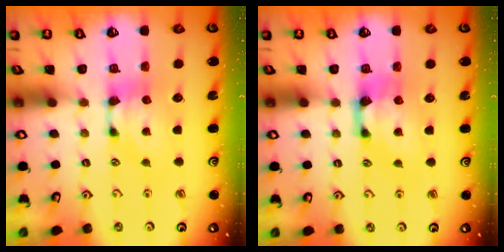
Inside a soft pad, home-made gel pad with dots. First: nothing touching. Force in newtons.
{"total": 1.5, "press": 0.7, "slide": 1.4}